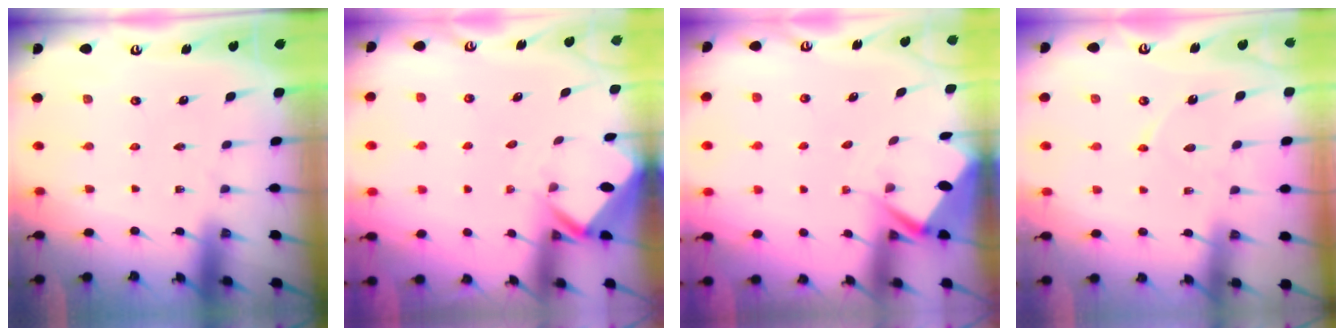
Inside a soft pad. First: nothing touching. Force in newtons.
{"total": 2.9, "press": 2.9, "slide": 0.2}
{"total": 5.0, "press": 4.9, "slide": 0.2}
{"total": 5.3, "press": 5.3, "slide": 0.4}